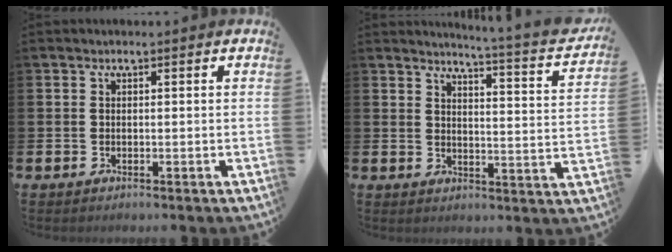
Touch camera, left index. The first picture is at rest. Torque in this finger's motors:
{"motor_torque": [-0.57, -0.61, -0.82, 0.01]}